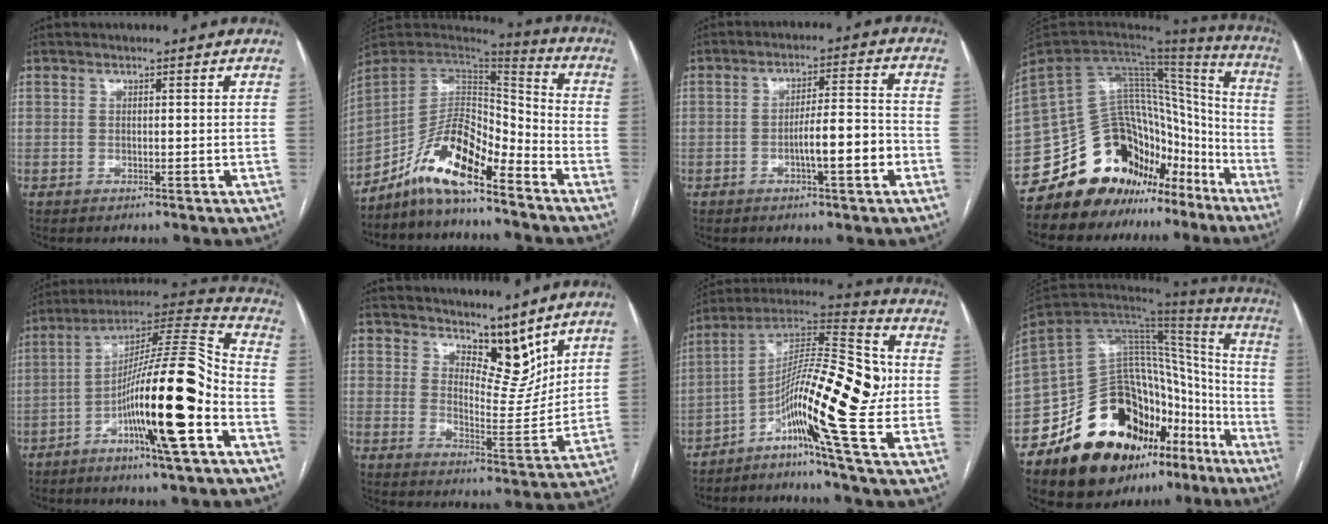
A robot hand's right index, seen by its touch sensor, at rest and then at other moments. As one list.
[{"total": 12.6, "force": [-9.0, 3.2, 8.2], "torque": [-0.145, 0.024, -0.164]}, {"total": 7.3, "force": [-2.6, 0.9, 6.8], "torque": [-0.111, 0.014, -0.041]}, {"total": 21.8, "force": [-15.2, 12.6, 9.1], "torque": [-0.146, 0.087, -0.234]}, {"total": 19.6, "force": [-6.8, 1.3, 18.3], "torque": [-0.307, 0.007, -0.114]}, {"total": 8.2, "force": [6.8, 3.1, 3.4], "torque": [-0.043, -0.014, 0.122]}, {"total": 17.7, "force": [-4.3, 0.5, 17.1], "torque": [-0.294, 0.019, -0.089]}, {"total": 29.4, "force": [-17.3, 16.5, 17.1], "torque": [-0.221, 0.062, -0.248]}]